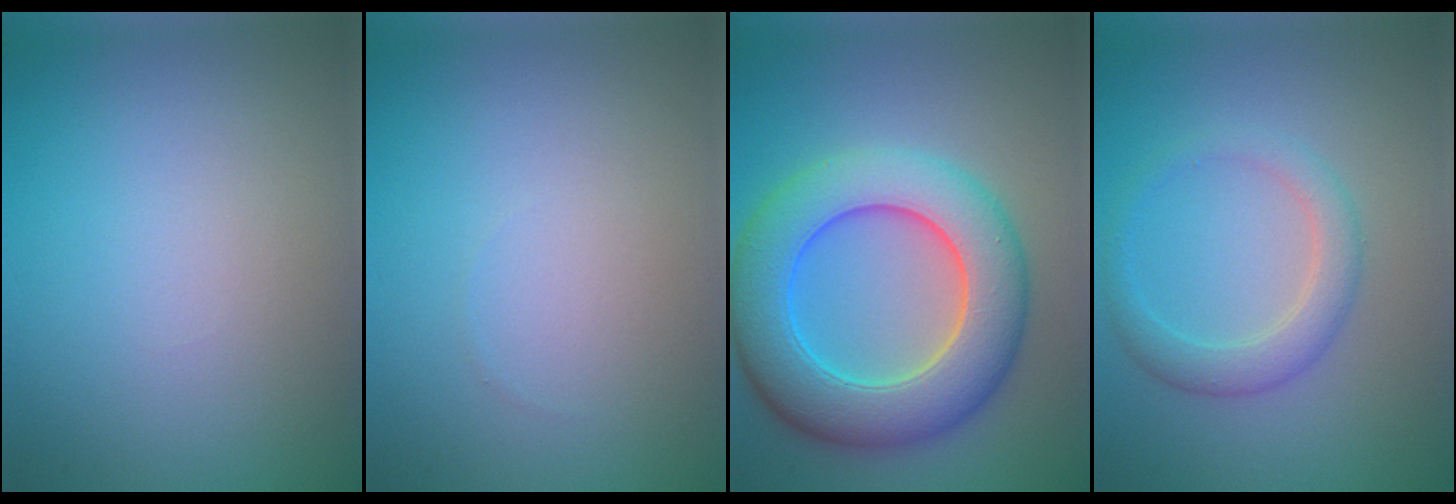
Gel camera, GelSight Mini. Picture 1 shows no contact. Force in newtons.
{"total": 0.0}
{"total": 9.8, "press": 9.8, "slide": 0.6}
{"total": 2.8, "press": 2.8, "slide": 0.1}